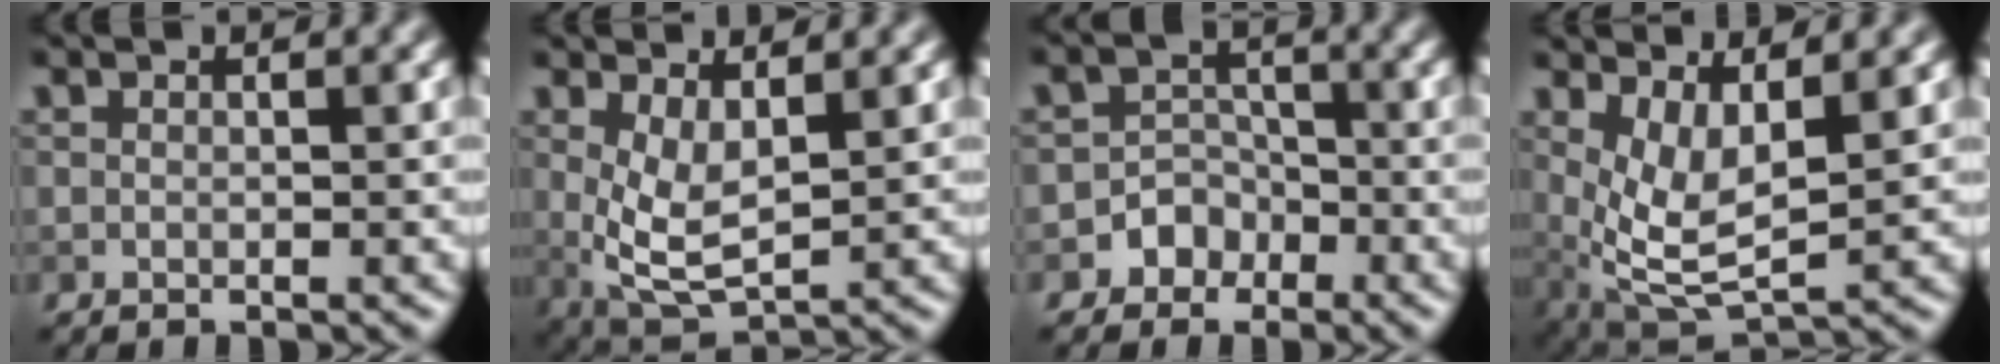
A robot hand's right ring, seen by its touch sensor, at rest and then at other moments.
{"total": 4.5, "force": [1.1, 1.9, 4.0], "torque": [-0.089, -0.014, 0.026]}
{"total": 3.2, "force": [-1.8, 2.6, 0.2], "torque": [0.035, 0.013, -0.043]}
{"total": 5.4, "force": [1.4, 2.2, 4.7], "torque": [-0.103, -0.018, 0.034]}